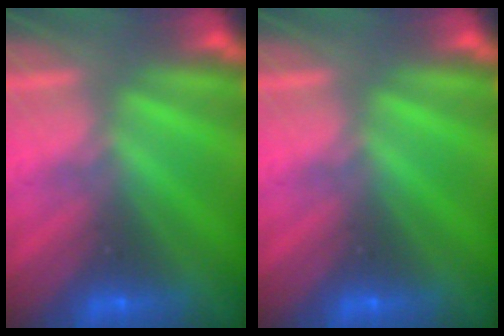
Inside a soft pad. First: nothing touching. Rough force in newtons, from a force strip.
{"total": 0.0}